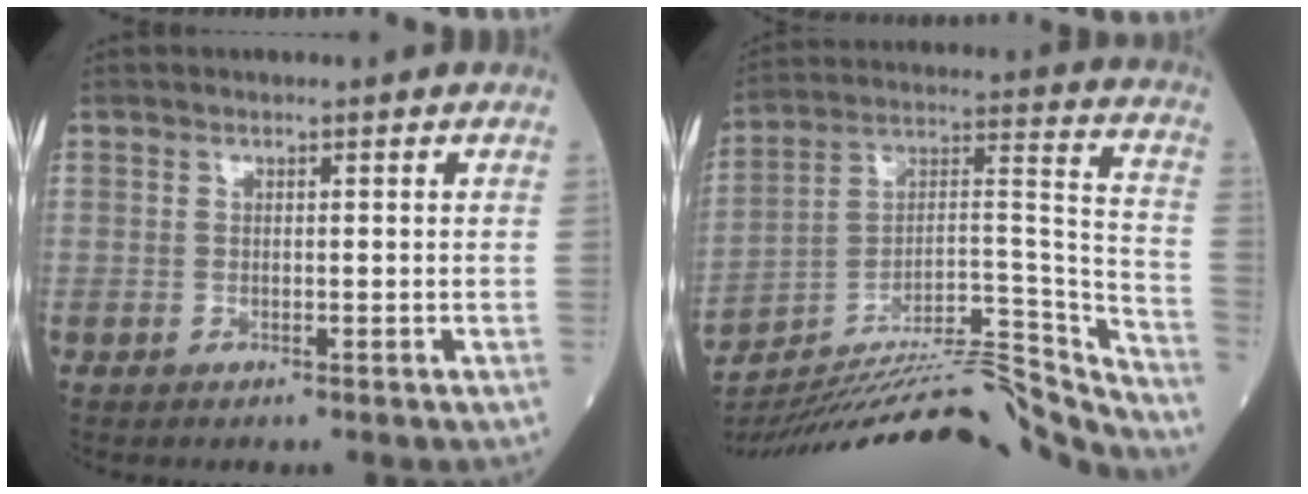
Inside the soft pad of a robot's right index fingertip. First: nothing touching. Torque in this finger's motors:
{"motor_torque": [0.00, -2.14, 0.50, 0.21]}